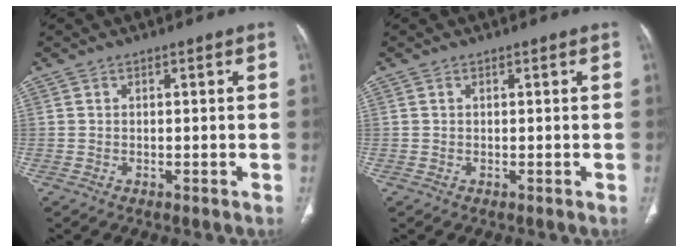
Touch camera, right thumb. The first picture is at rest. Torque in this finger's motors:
{"motor_torque": [0.19, 0.10, 0.47, 0.30, -0.03]}